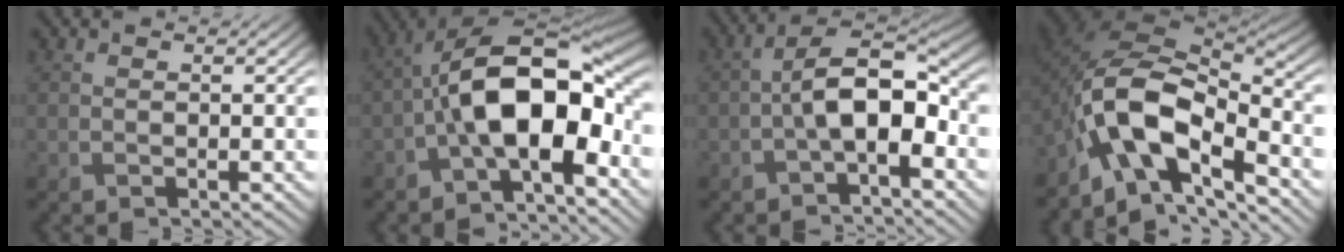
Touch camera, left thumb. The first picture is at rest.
{"total": 14.1, "force": [-2.8, 6.6, 12.2], "torque": [-0.200, 0.011, -0.063]}
{"total": 8.1, "force": [-1.7, 3.8, 7.0], "torque": [-0.131, 0.013, -0.035]}
{"total": 12.4, "force": [-5.6, 6.4, 9.1], "torque": [-0.172, -0.012, -0.115]}